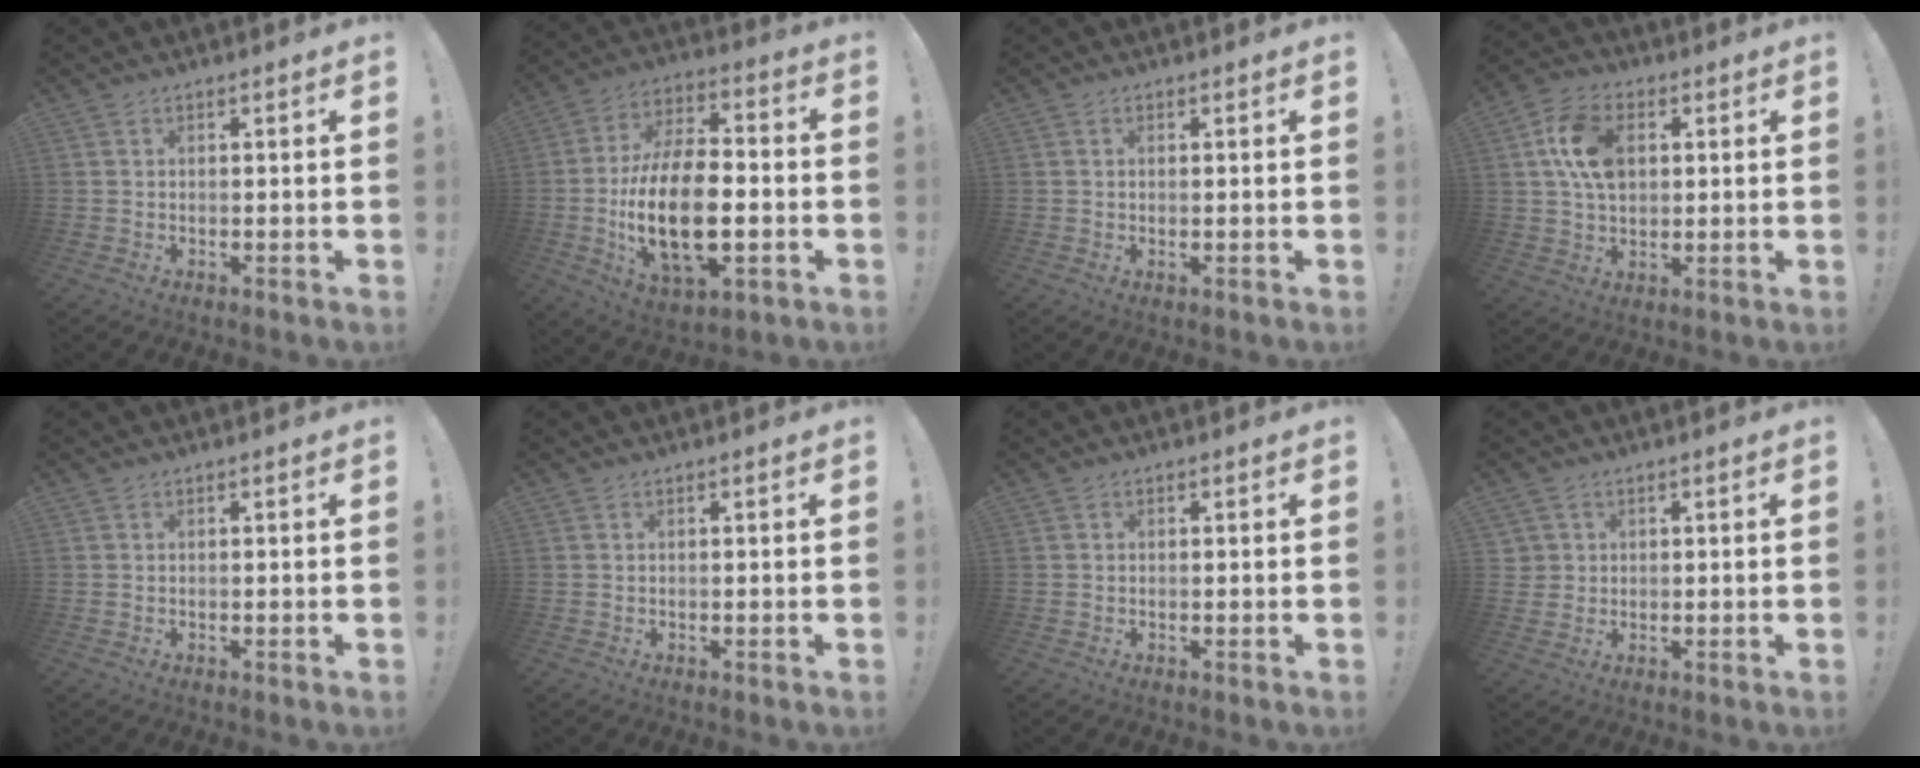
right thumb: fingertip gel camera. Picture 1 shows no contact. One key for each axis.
{"total": 22.8, "fx": -4.6, "fy": 12.0, "fz": 18.8, "tx": -0.358, "ty": 0.015, "tz": -0.072}
{"total": 0.6, "fx": 0.3, "fy": 0.1, "fz": 0.5, "tx": -0.007, "ty": -0.001, "tz": 0.004}
{"total": 12.6, "fx": 2.9, "fy": 8.8, "fz": 8.6, "tx": -0.155, "ty": 0.014, "tz": 0.057}
{"total": 0.0}
{"total": 0.0}
{"total": 0.0}
{"total": 2.8, "fx": 1.1, "fy": 2.6, "fz": 0.4, "tx": -0.009, "ty": -0.001, "tz": 0.023}